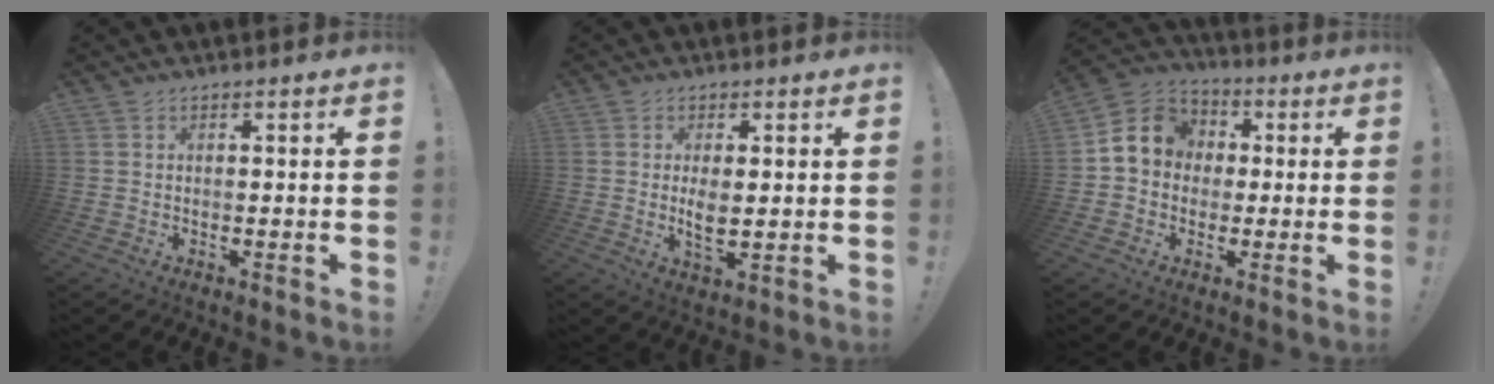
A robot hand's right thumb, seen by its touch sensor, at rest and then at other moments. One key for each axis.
{"total": 4.9, "fx": 0.6, "fy": 2.2, "fz": 4.3, "tx": -0.069, "ty": -0.009, "tz": 0.007}
{"total": 10.7, "fx": 1.4, "fy": 9.6, "fz": 4.6, "tx": -0.061, "ty": 0.013, "tz": 0.036}